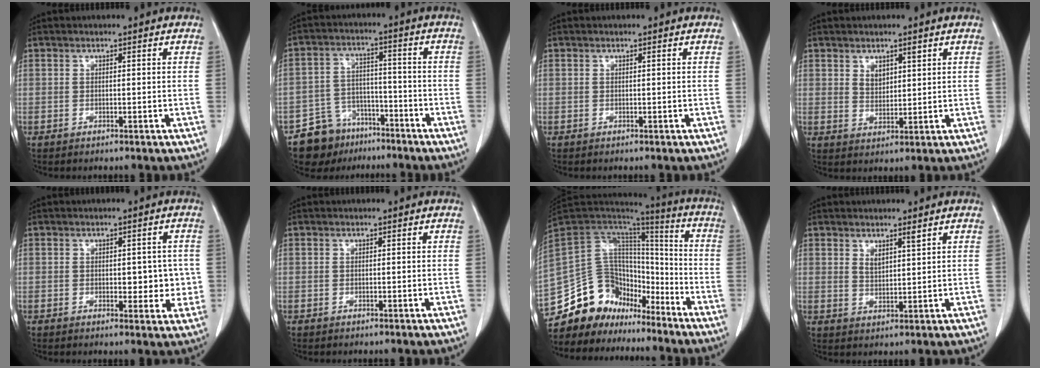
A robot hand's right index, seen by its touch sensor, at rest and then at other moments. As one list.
[{"total": 8.4, "force": [-6.1, 5.8, 0.9], "torque": [-0.022, 0.026, -0.098]}, {"total": 0.0}, {"total": 3.0, "force": [1.8, 1.4, 1.9], "torque": [-0.038, -0.001, 0.040]}, {"total": 4.8, "force": [-0.1, 2.6, 4.0], "torque": [-0.036, 0.005, 0.005]}, {"total": 0.0}, {"total": 17.2, "force": [-13.6, 9.7, 4.1], "torque": [-0.081, 0.082, -0.230]}, {"total": 2.5, "force": [1.8, 0.4, 1.7], "torque": [-0.037, -0.008, 0.038]}]